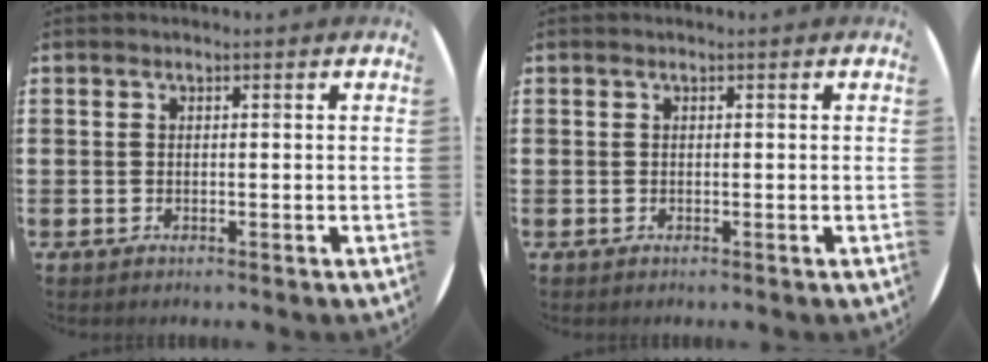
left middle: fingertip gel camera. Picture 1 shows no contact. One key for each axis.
{"total": 0.0}